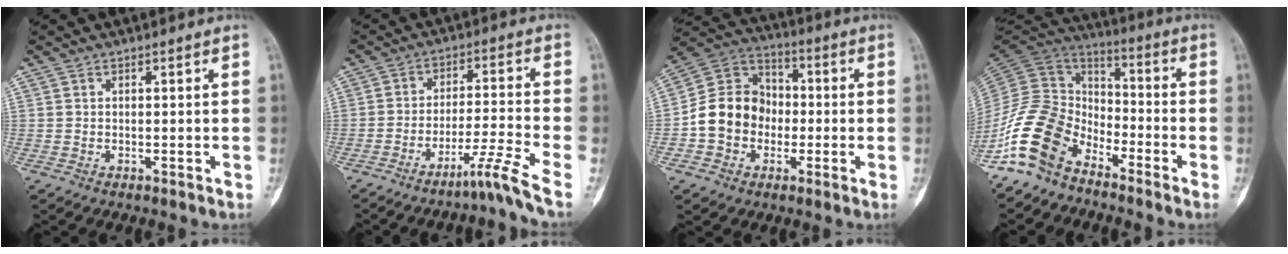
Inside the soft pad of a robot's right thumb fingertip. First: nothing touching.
{"total": 7.6, "force": [-5.5, -2.5, 4.5], "torque": [-0.092, 0.040, -0.100]}
{"total": 12.9, "force": [-2.3, 11.0, 6.4], "torque": [-0.089, 0.041, -0.049]}
{"total": 14.8, "force": [-9.6, 8.7, 7.1], "torque": [-0.131, 0.084, -0.199]}